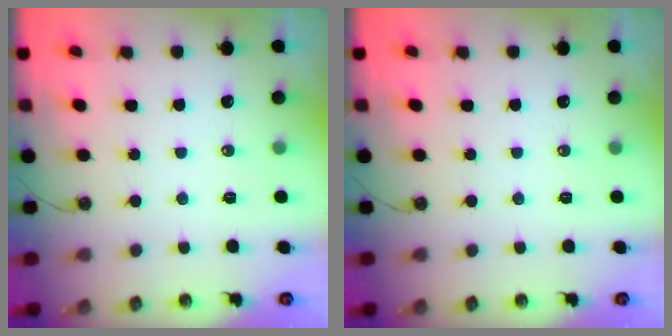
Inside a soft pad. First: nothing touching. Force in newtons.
{"total": 0.0}